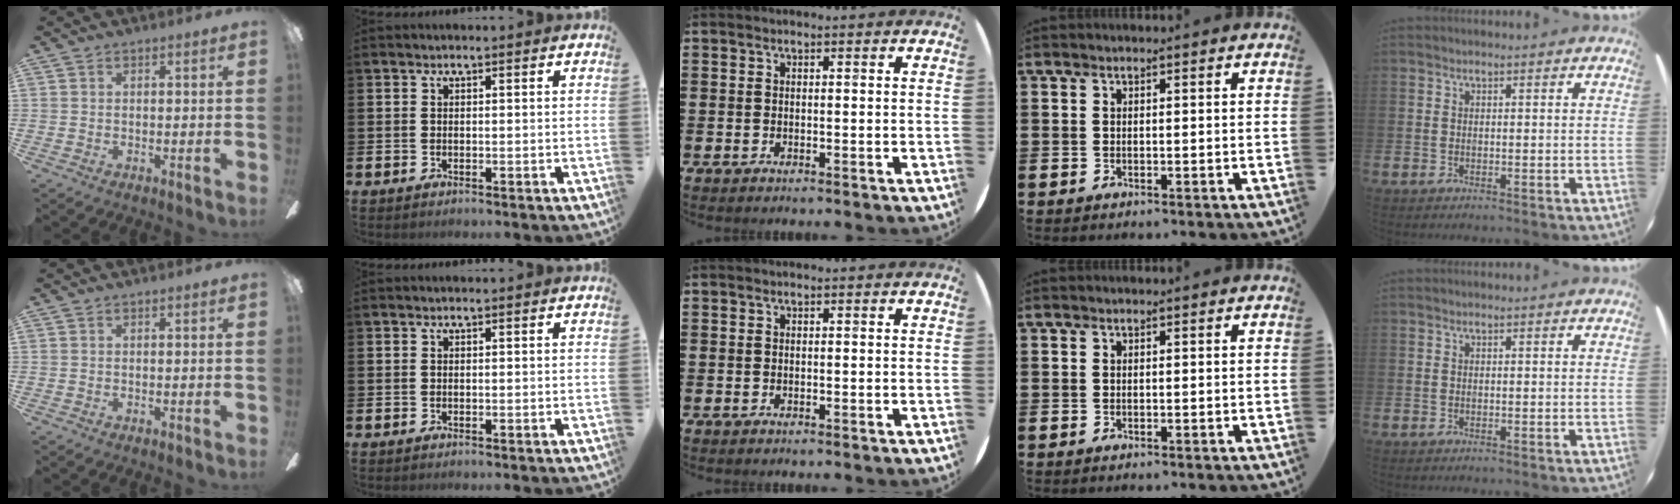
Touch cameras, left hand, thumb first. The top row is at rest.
{}